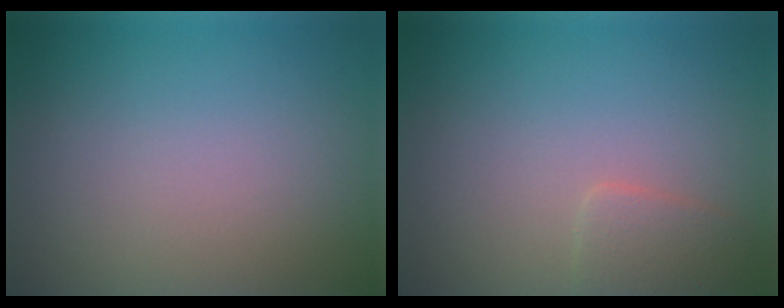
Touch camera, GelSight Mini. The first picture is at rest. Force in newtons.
{"total": 1.7, "press": 1.7, "slide": 0.1}